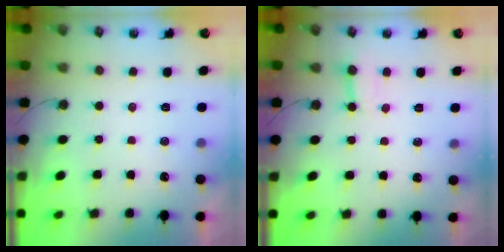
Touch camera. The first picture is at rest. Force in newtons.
{"total": 3.1, "press": 3.1, "slide": 0.5}